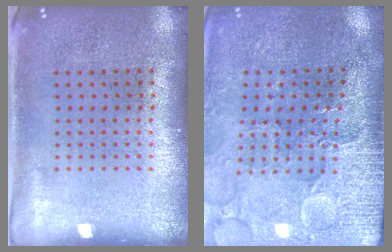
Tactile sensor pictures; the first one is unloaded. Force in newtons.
{"total": 3.4, "press": 3.4, "slide": 0.4}